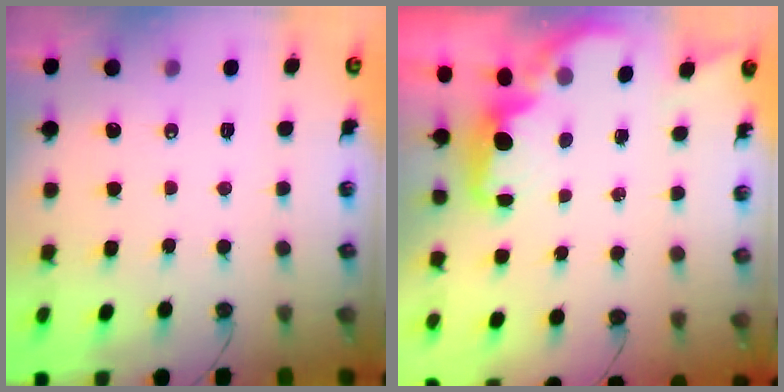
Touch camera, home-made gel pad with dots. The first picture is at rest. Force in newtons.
{"total": 1.6, "press": 1.4, "slide": 0.7}